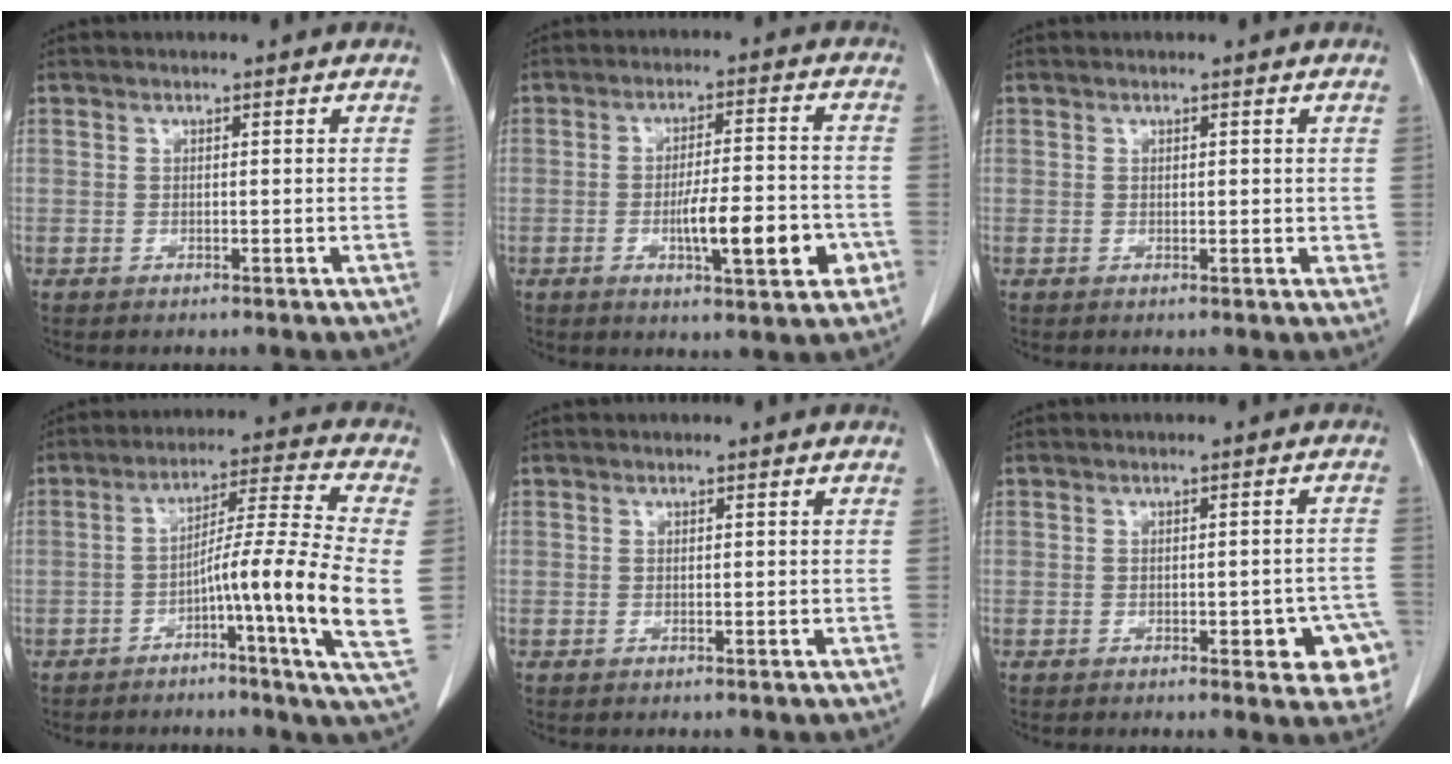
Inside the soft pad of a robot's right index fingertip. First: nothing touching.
{"total": 10.1, "force": [-3.3, 2.0, 9.3], "torque": [-0.143, 0.005, -0.047]}
{"total": 1.1, "force": [0.3, 0.6, 0.9], "torque": [-0.009, -0.002, 0.004]}
{"total": 14.2, "force": [-2.2, -1.8, 13.9], "torque": [-0.216, 0.001, -0.049]}
{"total": 0.0}
{"total": 7.7, "force": [-3.2, 2.6, 6.5], "torque": [-0.055, 0.009, -0.038]}